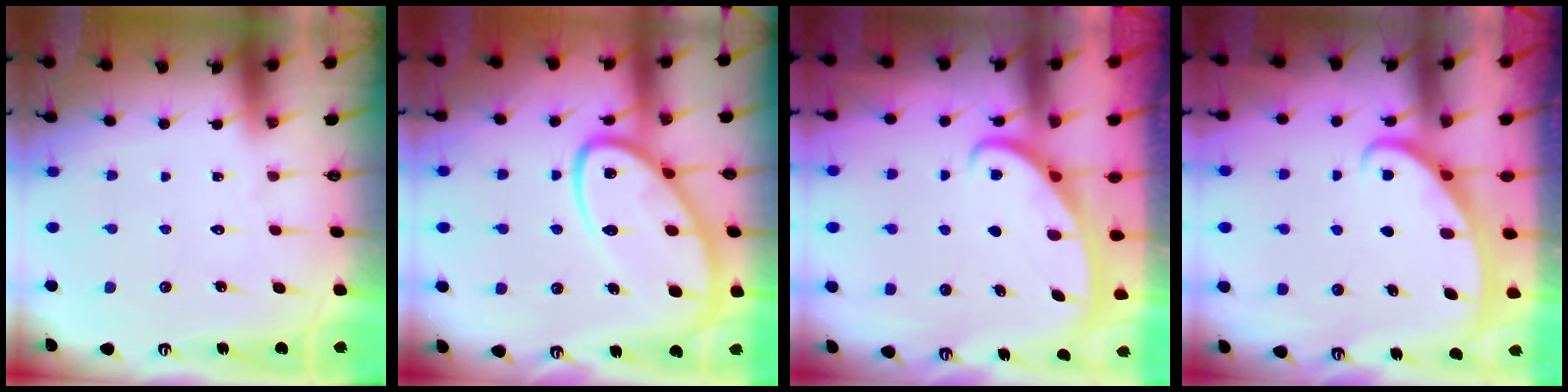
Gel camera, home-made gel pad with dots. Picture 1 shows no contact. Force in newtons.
{"total": 17.5, "press": 17.4, "slide": 1.8}
{"total": 2.5, "press": 2.5, "slide": 0.3}
{"total": 2.4, "press": 2.4, "slide": 0.4}